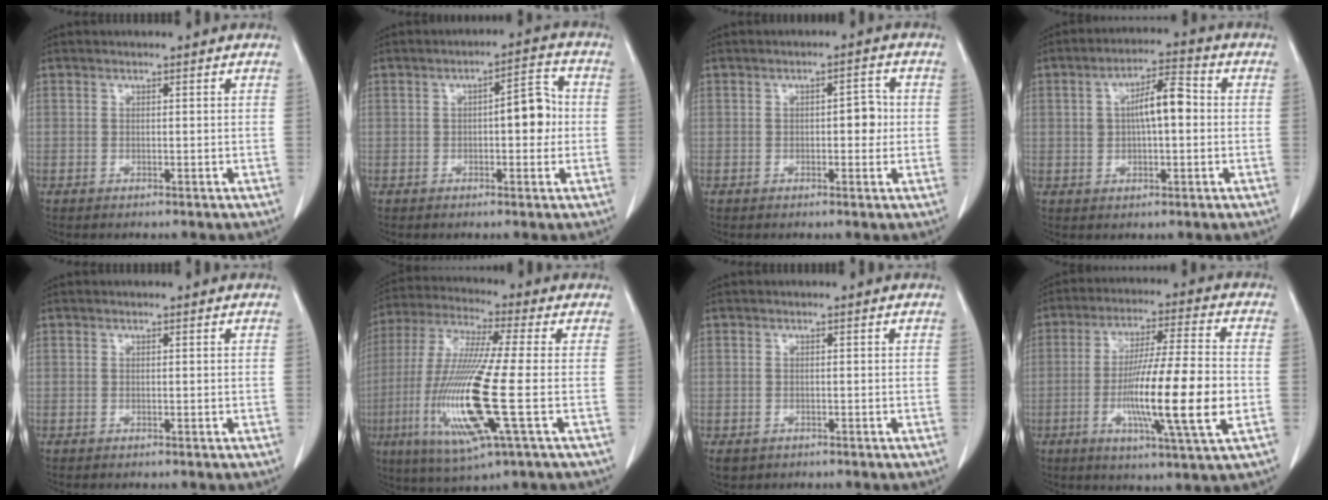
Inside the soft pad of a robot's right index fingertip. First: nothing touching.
{"total": 5.8, "force": [-0.2, 2.0, 5.4], "torque": [-0.069, 0.019, -0.006]}
{"total": 3.2, "force": [-0.1, 1.4, 2.8], "torque": [-0.033, 0.007, -0.003]}
{"total": 7.1, "force": [0.8, 2.3, 6.7], "torque": [-0.111, 0.024, 0.012]}
{"total": 0.0}
{"total": 17.2, "force": [-3.7, 0.5, 16.7], "torque": [-0.350, -0.021, -0.074]}
{"total": 2.4, "force": [-1.4, 1.8, 0.7], "torque": [-0.013, -0.001, -0.018]}
{"total": 15.7, "force": [-3.2, 0.1, 15.4], "torque": [-0.265, -0.013, -0.058]}